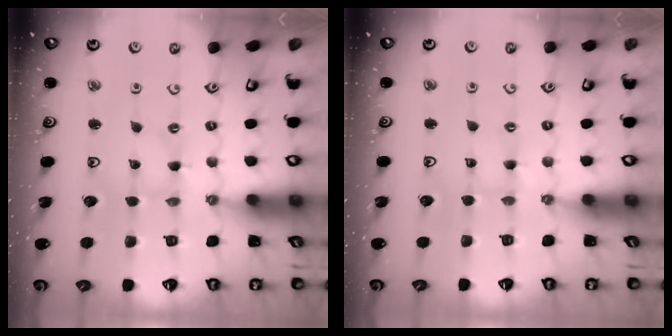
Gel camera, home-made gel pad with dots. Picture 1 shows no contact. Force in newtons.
{"total": 2.0, "press": 2.0, "slide": 0.4}